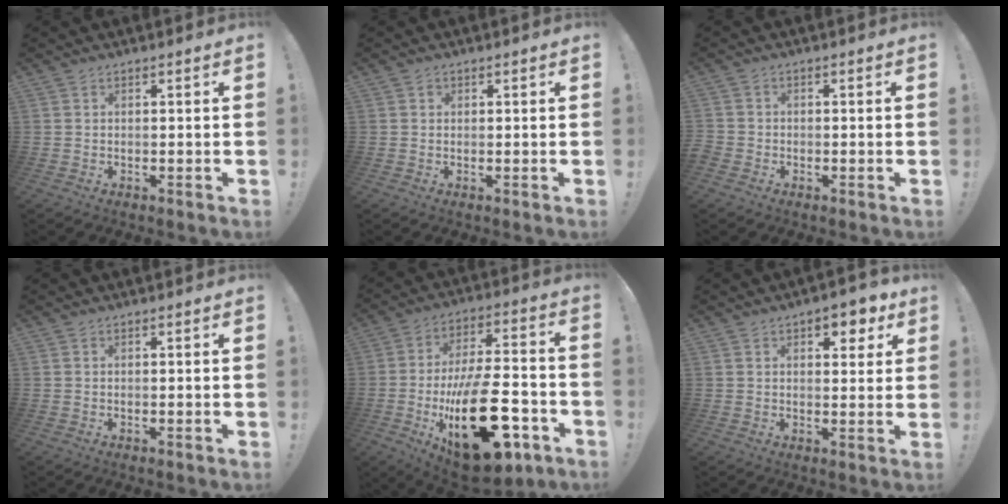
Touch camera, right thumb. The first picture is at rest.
{"total": 0.9, "force": [0.4, 0.8, 0.1], "torque": [0.006, -0.001, 0.006]}
{"total": 2.0, "force": [-1.3, 1.4, 0.7], "torque": [-0.009, 0.007, -0.024]}
{"total": 0.8, "force": [0.3, -0.3, 0.7], "torque": [-0.005, -0.004, 0.001]}
{"total": 29.9, "force": [-9.3, 14.2, 24.6], "torque": [-0.418, 0.066, -0.133]}
{"total": 6.1, "force": [3.3, 3.4, 3.8], "torque": [-0.027, -0.017, 0.050]}